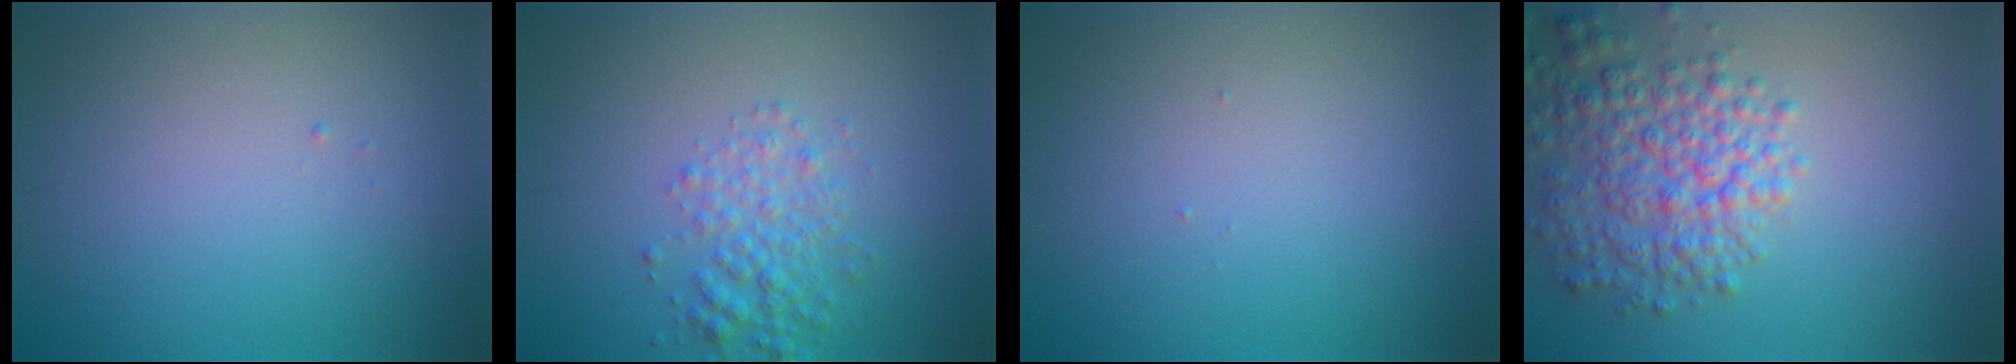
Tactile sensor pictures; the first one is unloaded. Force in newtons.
{"total": 2.9, "press": 2.9, "slide": 0.1}
{"total": 0.0}
{"total": 5.8, "press": 5.8, "slide": 0.3}